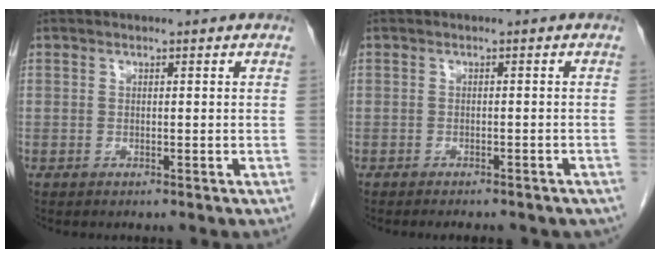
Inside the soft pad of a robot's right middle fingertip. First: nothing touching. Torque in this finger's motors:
{"motor_torque": [1.17, -0.97, 0.09, 0.03]}